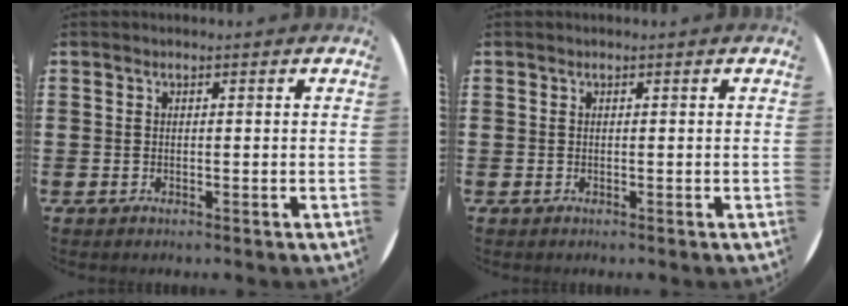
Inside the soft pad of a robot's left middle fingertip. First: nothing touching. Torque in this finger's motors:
{"motor_torque": [-0.07, -0.11, -0.03, -0.01]}